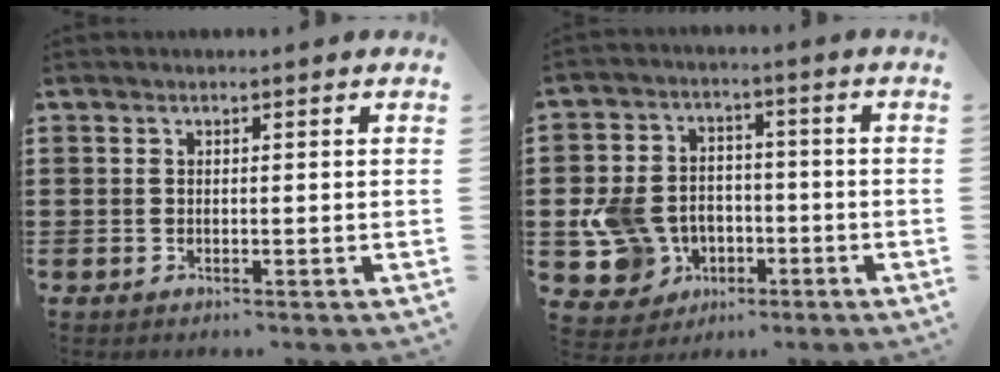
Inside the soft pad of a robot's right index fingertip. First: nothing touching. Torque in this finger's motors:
{"motor_torque": [0.97, -0.55, 0.27, 0.12]}